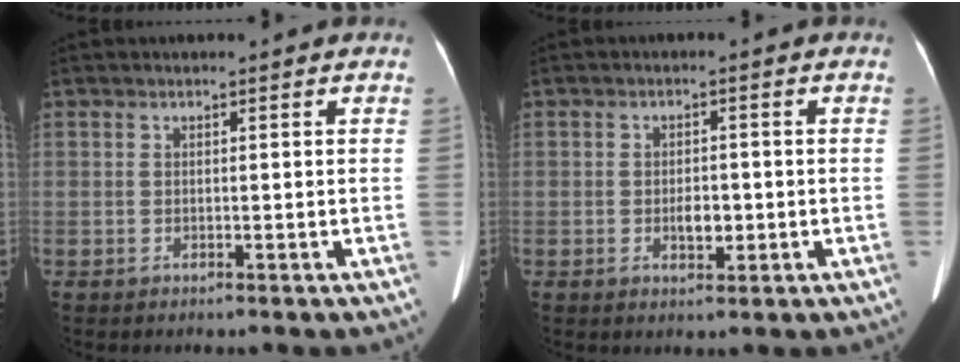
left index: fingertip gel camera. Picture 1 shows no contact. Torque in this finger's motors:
{"motor_torque": [0.00, 0.00, 0.04, 0.03]}